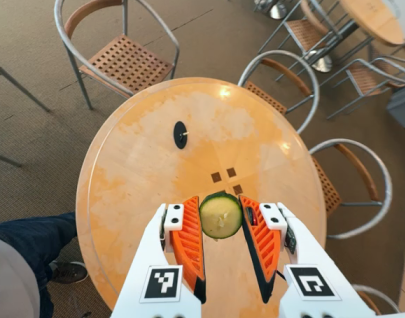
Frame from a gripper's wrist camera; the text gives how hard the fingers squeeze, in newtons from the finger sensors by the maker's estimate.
{"total": 8.2, "left": 8.3, "right": 8.1}